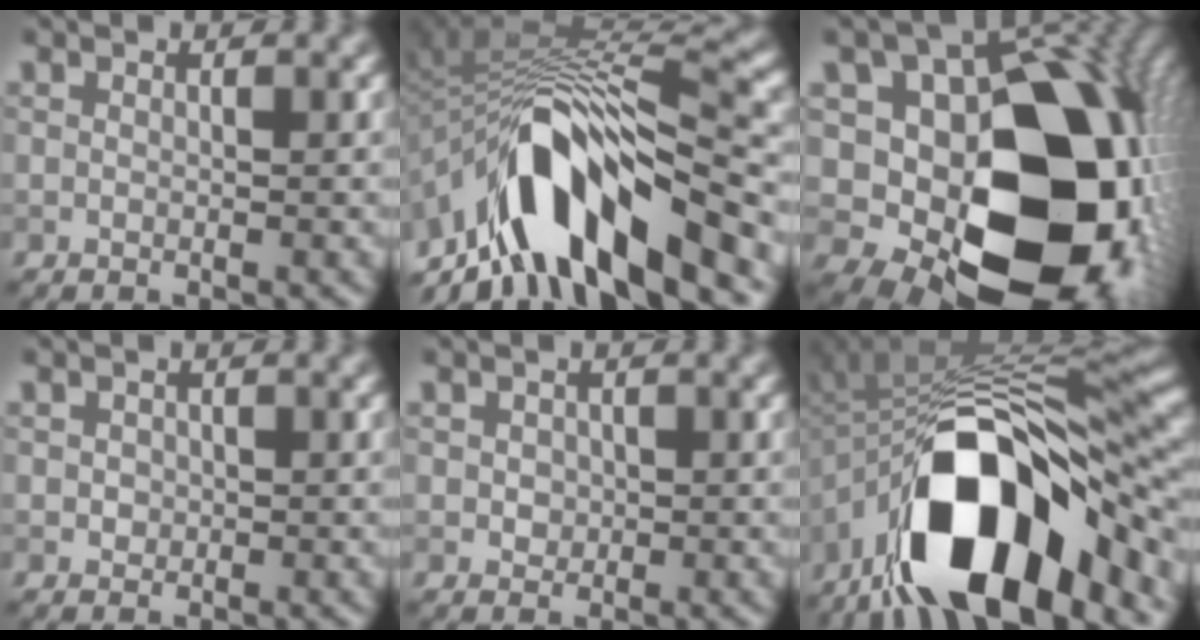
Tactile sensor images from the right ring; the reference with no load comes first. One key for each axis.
{"total": 12.1, "fx": -7.1, "fy": 4.0, "fz": 9.0, "tx": -0.139, "ty": 0.010, "tz": -0.126}
{"total": 18.8, "fx": -1.6, "fy": 13.6, "fz": 12.9, "tx": -0.190, "ty": -0.034, "tz": 0.008}
{"total": 0.8, "fx": -0.1, "fy": 0.8, "fz": 0.2, "tx": -0.002, "ty": -0.005, "tz": 0.001}
{"total": 1.1, "fx": 0.0, "fy": 1.0, "fz": 0.4, "tx": -0.010, "ty": -0.003, "tz": 0.002}
{"total": 15.3, "fx": -7.9, "fy": 6.4, "fz": 11.5, "tx": -0.182, "ty": -0.005, "tz": -0.134}